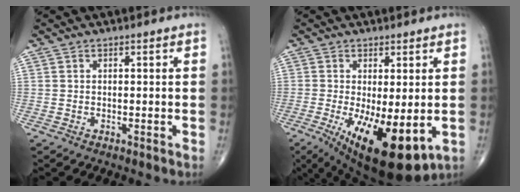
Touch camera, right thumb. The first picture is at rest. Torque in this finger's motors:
{"motor_torque": [1.35, 2.82, 0.69, -0.02, 0.13]}